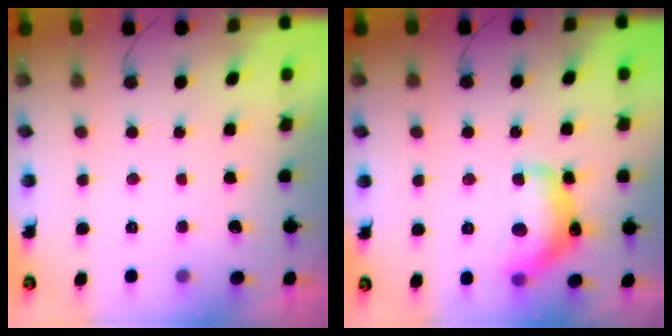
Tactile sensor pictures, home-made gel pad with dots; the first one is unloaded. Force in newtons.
{"total": 17.4, "press": 17.4, "slide": 1.1}